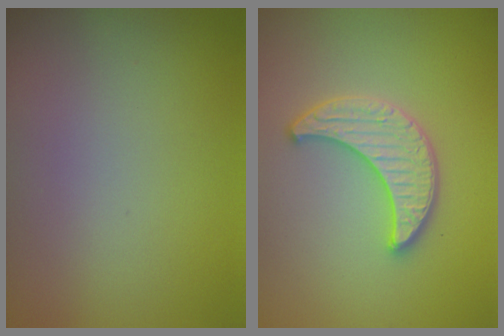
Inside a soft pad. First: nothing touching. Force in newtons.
{"total": 3.5, "press": 3.4, "slide": 0.6}